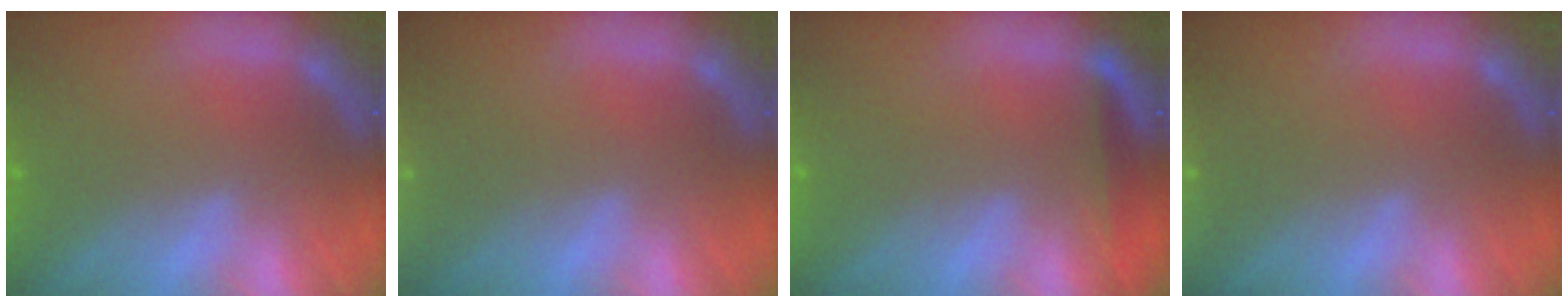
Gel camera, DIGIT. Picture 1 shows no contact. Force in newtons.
{"total": 7.5}
{"total": 2.5}
{"total": 9.0}